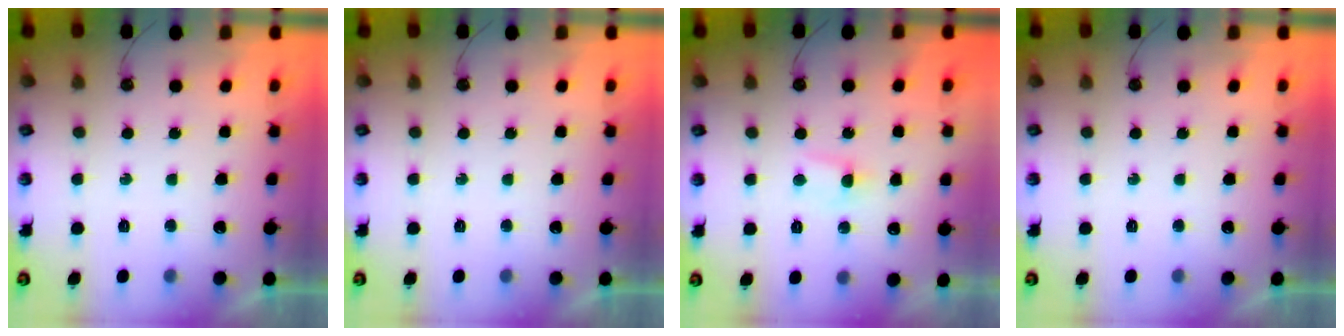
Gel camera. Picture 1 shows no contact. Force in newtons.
{"total": 0.0}
{"total": 2.8, "press": 2.8, "slide": 0.4}
{"total": 0.0}